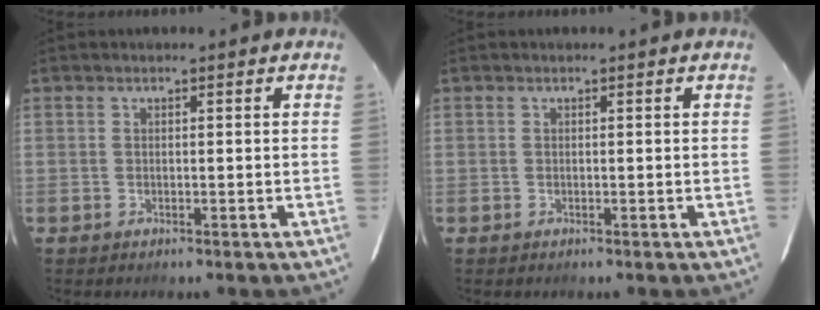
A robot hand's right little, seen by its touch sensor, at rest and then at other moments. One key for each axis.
{"total": 0.0}